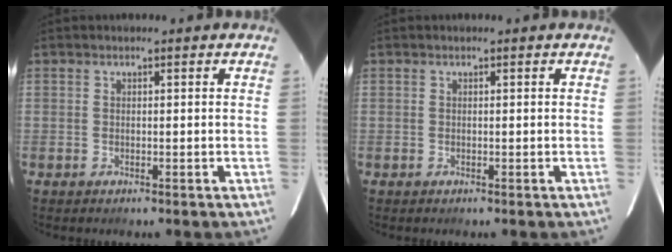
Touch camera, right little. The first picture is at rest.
{"total": 0.0}